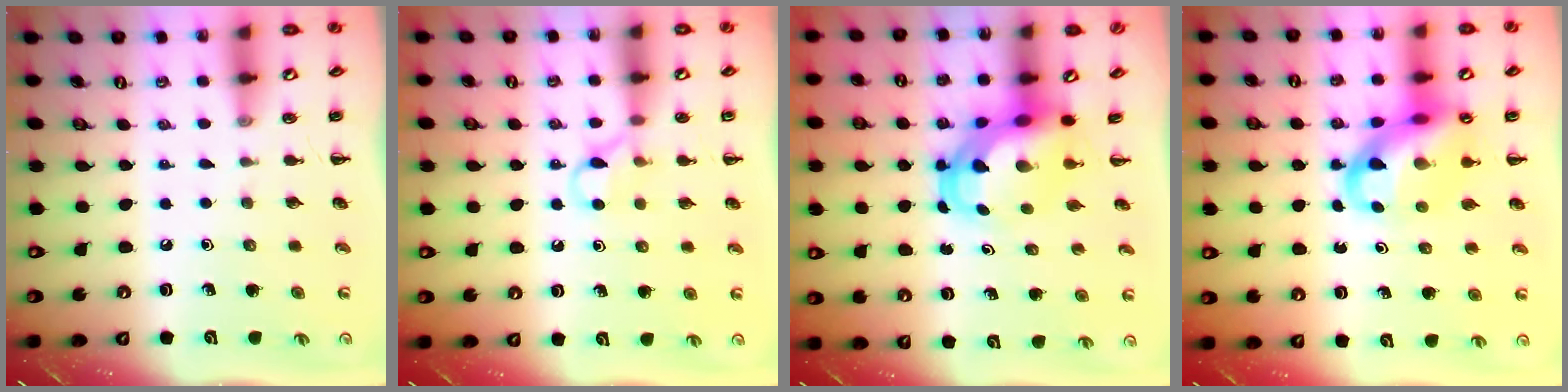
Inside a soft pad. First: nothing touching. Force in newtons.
{"total": 6.1, "press": 5.9, "slide": 1.7}
{"total": 6.3, "press": 6.1, "slide": 1.5}
{"total": 14.5, "press": 14.0, "slide": 3.7}